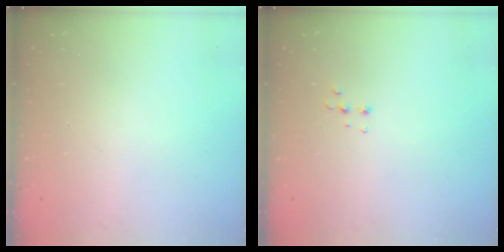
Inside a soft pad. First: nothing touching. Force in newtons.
{"total": 3.9, "press": 3.9, "slide": 0.6}